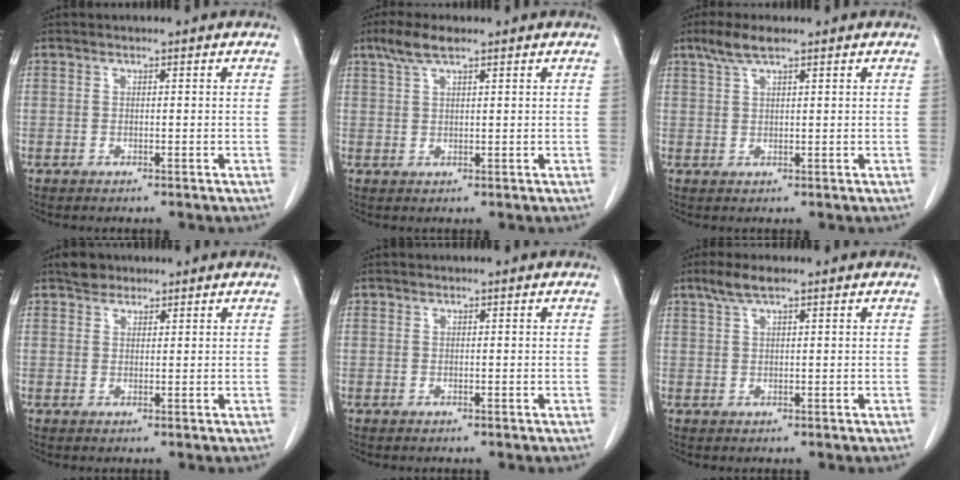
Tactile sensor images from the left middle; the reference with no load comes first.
{"total": 4.0, "force": [2.8, 0.7, 2.7], "torque": [-0.064, 0.012, 0.058]}
{"total": 3.6, "force": [2.6, 0.5, 2.5], "torque": [-0.058, 0.009, 0.054]}
{"total": 2.5, "force": [2.0, 1.4, 0.5], "torque": [-0.011, 0.007, 0.034]}
{"total": 0.0}
{"total": 3.2, "force": [2.2, 0.4, 2.2], "torque": [-0.052, 0.009, 0.047]}